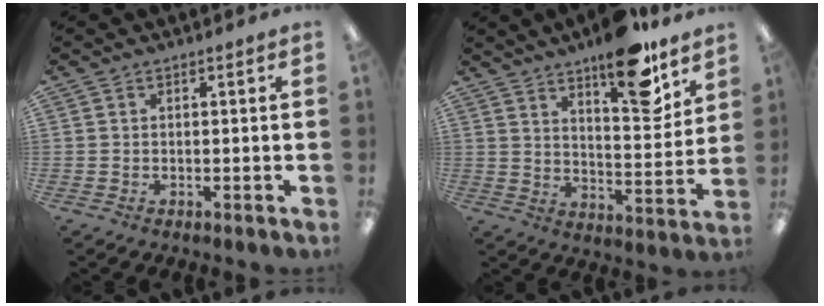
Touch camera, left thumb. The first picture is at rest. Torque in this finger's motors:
{"motor_torque": [1.67, 0.71, 1.70, -1.01, 0.08]}